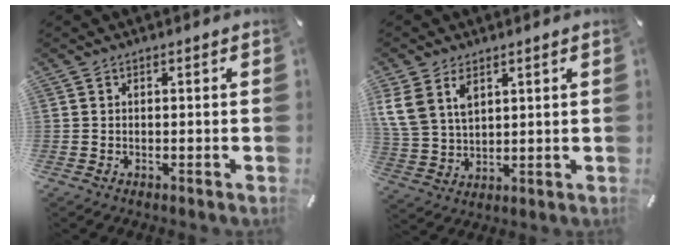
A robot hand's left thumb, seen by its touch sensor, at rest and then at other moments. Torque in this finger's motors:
{"motor_torque": [1.05, 1.60, 0.16, -0.16, 0.39]}